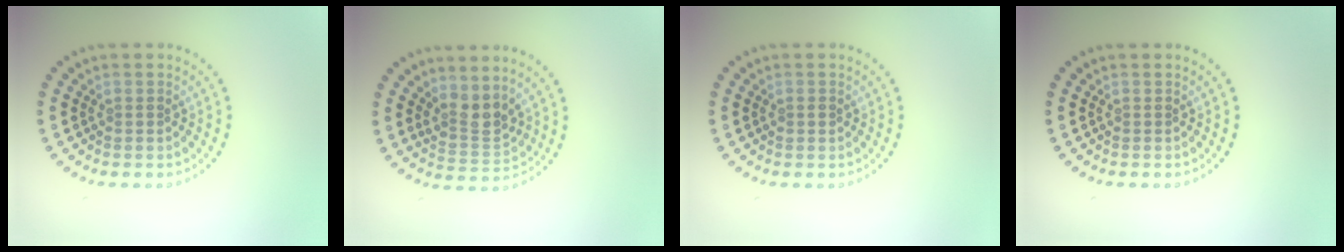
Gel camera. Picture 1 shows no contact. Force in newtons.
{"total": 2.6, "press": 2.0, "slide": 1.7}
{"total": 0.7, "press": 0.7, "slide": 0.2}
{"total": 0.0}